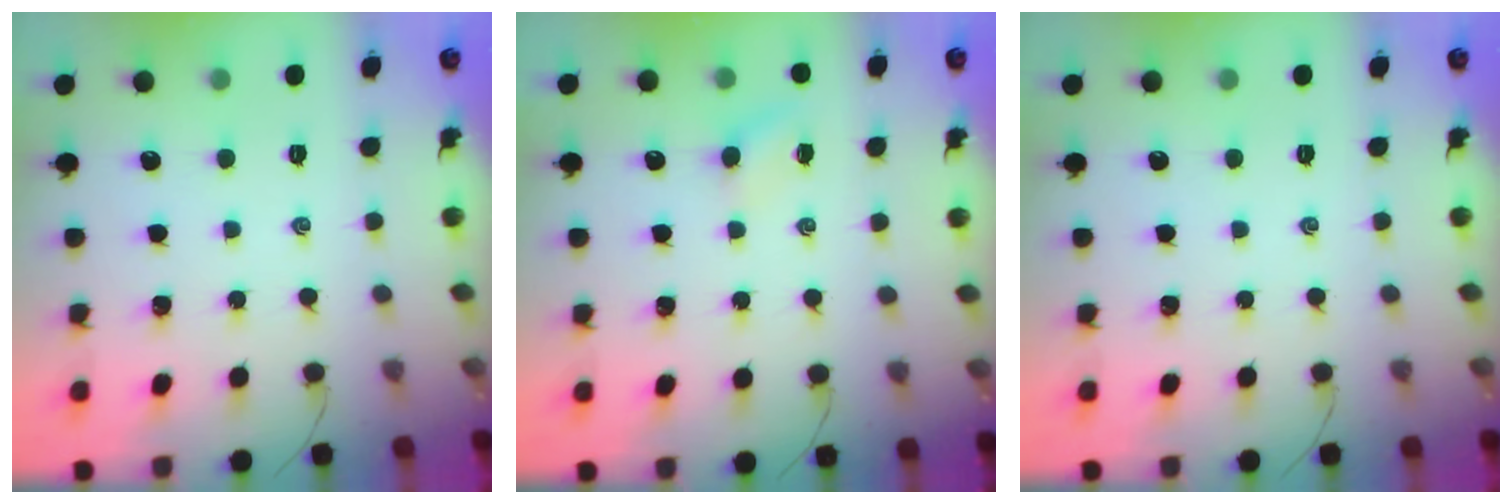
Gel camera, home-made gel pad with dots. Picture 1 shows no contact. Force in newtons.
{"total": 3.6, "press": 3.5, "slide": 1.0}
{"total": 0.0}